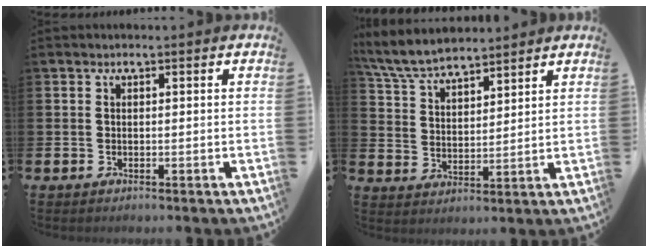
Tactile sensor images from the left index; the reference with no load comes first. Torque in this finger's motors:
{"motor_torque": [0.23, -0.56, 0.80, 0.11]}